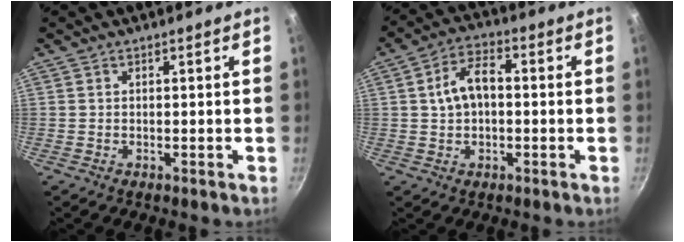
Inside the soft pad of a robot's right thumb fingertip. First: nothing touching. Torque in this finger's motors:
{"motor_torque": [-0.37, 0.53, 0.53, -0.54, 0.22]}